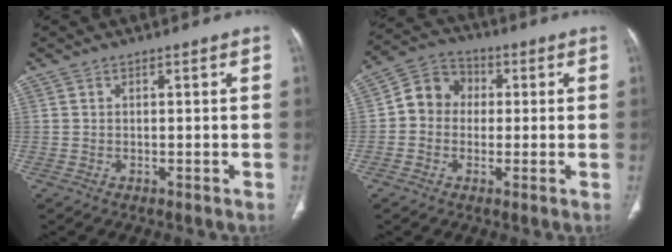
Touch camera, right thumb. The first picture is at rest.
{"total": 7.8, "force": [0.0, 7.0, 3.6], "torque": [-0.037, 0.025, -0.016]}